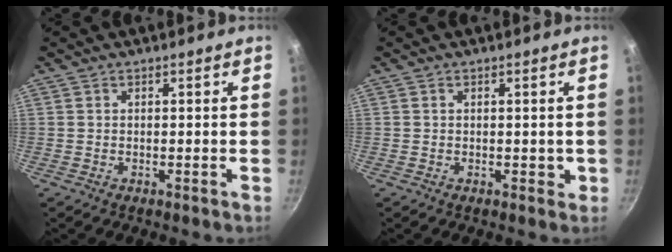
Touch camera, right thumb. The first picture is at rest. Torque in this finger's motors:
{"motor_torque": [0.40, 0.63, 0.01, -0.07, 0.00]}